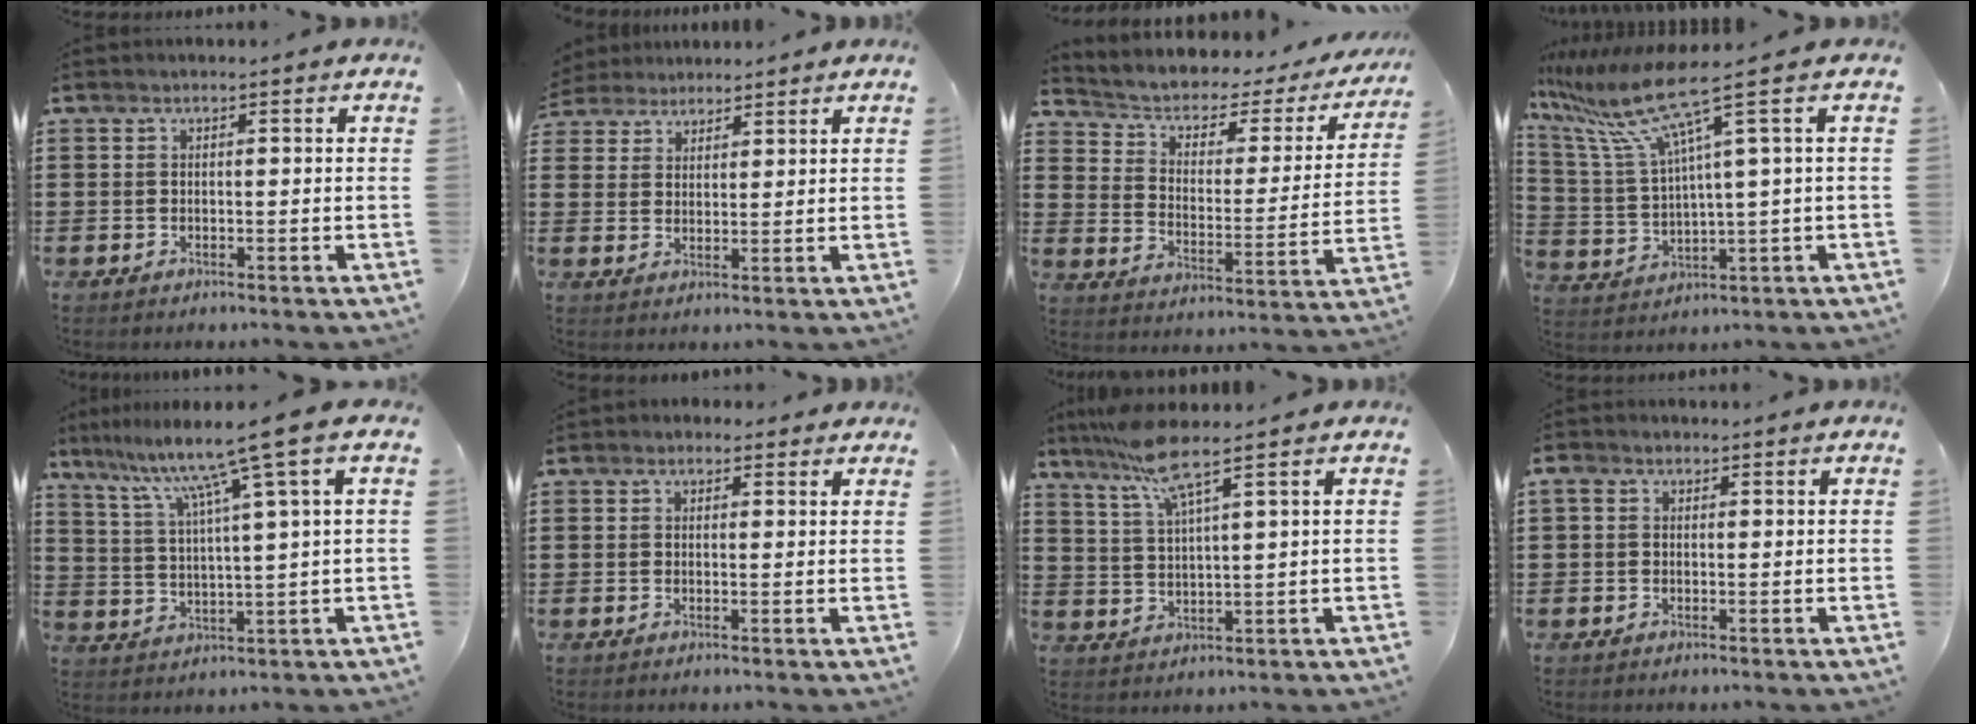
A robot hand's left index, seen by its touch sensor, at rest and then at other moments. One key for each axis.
{"total": 3.5, "fx": 3.2, "fy": 1.4, "fz": -0.1, "tx": -0.014, "ty": -0.002, "tz": 0.060}
{"total": 3.2, "fx": 1.7, "fy": 2.1, "fz": 1.7, "tx": -0.049, "ty": -0.018, "tz": 0.017}
{"total": 10.1, "fx": 5.4, "fy": 0.4, "fz": 8.5, "tx": -0.215, "ty": -0.036, "tz": 0.076}
{"total": 10.0, "fx": 6.2, "fy": -1.2, "fz": 7.7, "tx": -0.169, "ty": -0.027, "tz": 0.094}
{"total": 1.6, "fx": 1.1, "fy": 1.1, "fz": 0.4, "tx": -0.004, "ty": 0.005, "tz": 0.018}
{"total": 7.6, "fx": 5.3, "fy": 0.4, "fz": 5.5, "tx": -0.122, "ty": -0.010, "tz": 0.094}
{"total": 1.5, "fx": 0.2, "fy": 1.2, "fz": 0.8, "tx": -0.020, "ty": 0.008, "tz": 0.003}